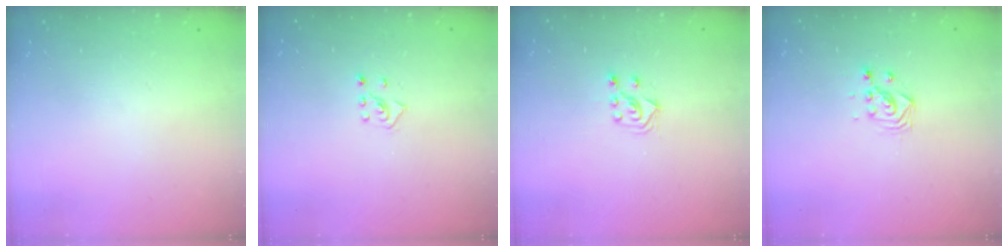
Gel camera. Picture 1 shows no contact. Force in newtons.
{"total": 4.2, "press": 4.1, "slide": 0.7}
{"total": 5.7, "press": 5.7, "slide": 0.8}
{"total": 3.5, "press": 3.5, "slide": 0.4}